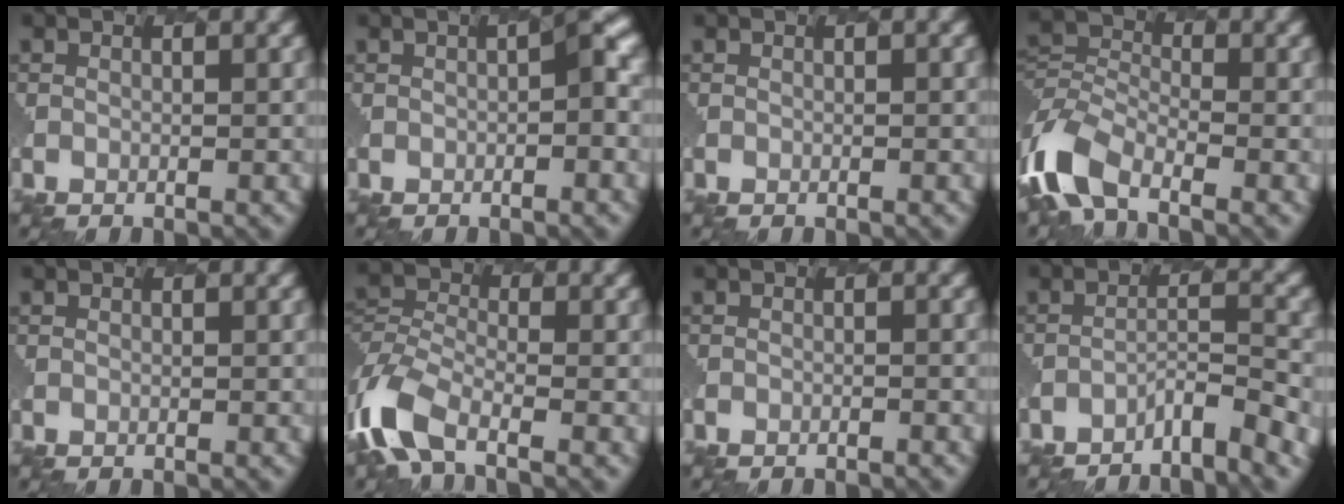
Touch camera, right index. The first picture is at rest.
{"total": 2.1, "force": [-0.1, 0.1, 2.0], "torque": [-0.037, 0.011, -0.003]}
{"total": 0.5, "force": [0.0, 0.3, 0.5], "torque": [-0.004, 0.004, -0.001]}
{"total": 6.4, "force": [-4.9, 3.0, 2.8], "torque": [-0.074, 0.002, -0.107]}
{"total": 0.0}
{"total": 7.3, "force": [-5.2, 3.3, 4.0], "torque": [-0.106, -0.005, -0.111]}
{"total": 1.2, "force": [-1.2, 0.1, 0.1], "torque": [0.001, 0.009, -0.021]}
{"total": 3.3, "force": [-3.1, 0.0, 1.1], "torque": [-0.029, 0.014, -0.061]}